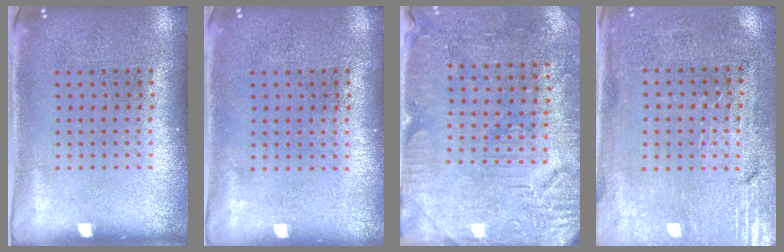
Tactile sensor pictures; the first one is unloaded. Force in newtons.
{"total": 0.0}
{"total": 3.0, "press": 2.8, "slide": 0.9}
{"total": 3.3, "press": 2.9, "slide": 1.5}